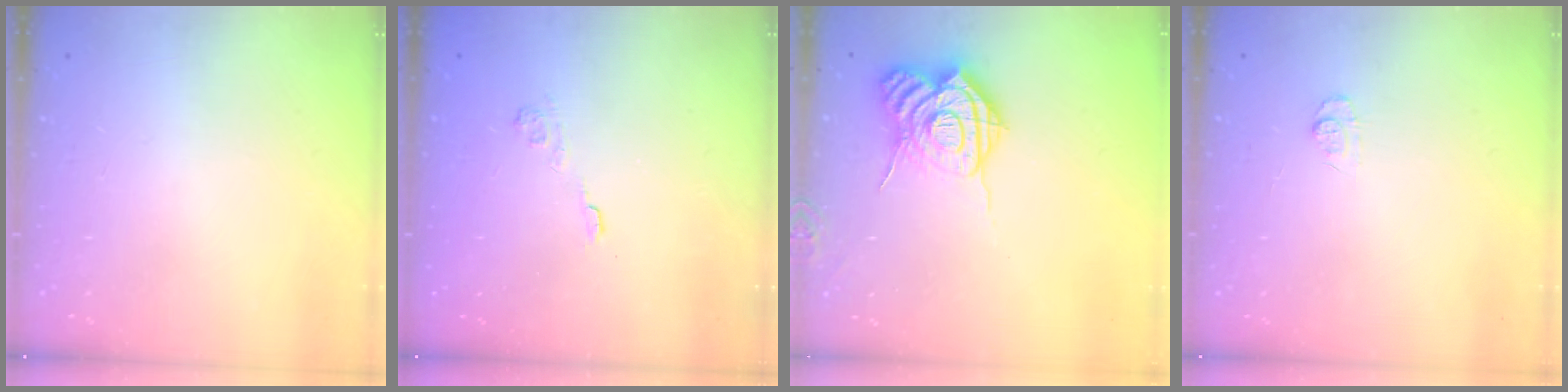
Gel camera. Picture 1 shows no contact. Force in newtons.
{"total": 2.5, "press": 2.1, "slide": 1.4}
{"total": 15.3, "press": 15.2, "slide": 1.6}
{"total": 4.9, "press": 4.9, "slide": 0.6}